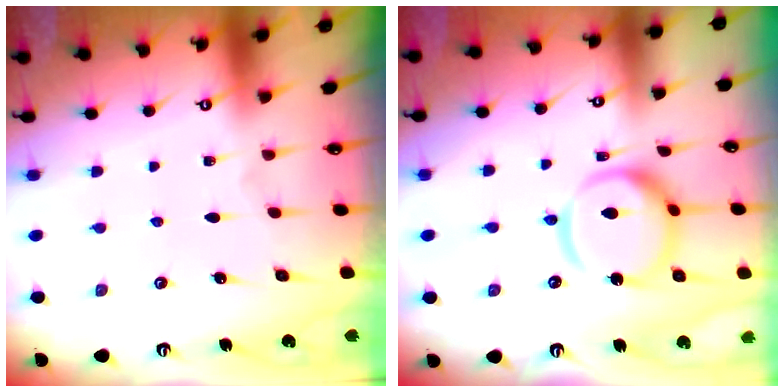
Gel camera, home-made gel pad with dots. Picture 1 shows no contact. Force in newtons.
{"total": 14.1, "press": 14.0, "slide": 1.4}